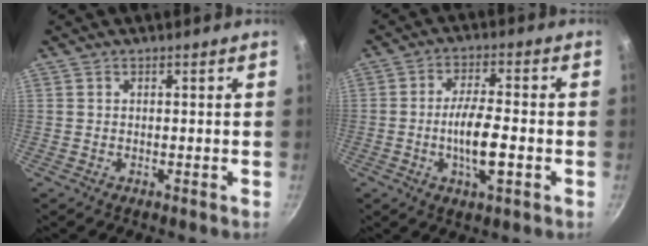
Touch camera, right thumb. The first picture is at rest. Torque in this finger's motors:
{"motor_torque": [1.96, 1.52, 1.97, -0.80, 0.85]}